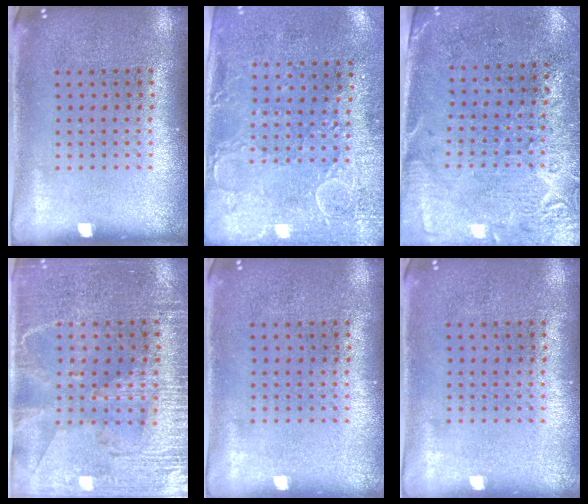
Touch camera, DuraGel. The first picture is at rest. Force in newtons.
{"total": 3.0, "press": 2.3, "slide": 1.9}
{"total": 2.7, "press": 2.4, "slide": 1.2}
{"total": 3.4, "press": 3.0, "slide": 1.5}
{"total": 0.0}
{"total": 0.0}